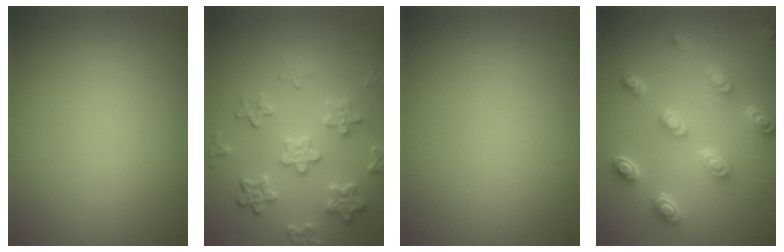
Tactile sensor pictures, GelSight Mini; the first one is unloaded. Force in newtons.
{"total": 4.7, "press": 4.0, "slide": 2.5}
{"total": 0.0}
{"total": 4.6, "press": 3.5, "slide": 2.9}